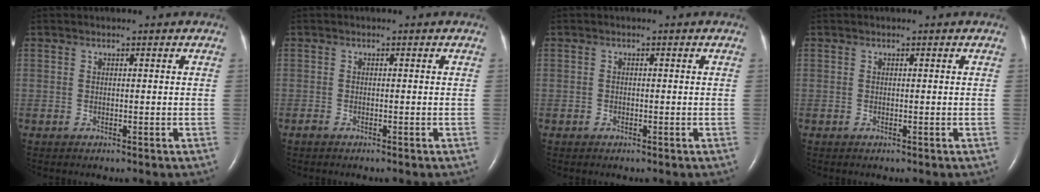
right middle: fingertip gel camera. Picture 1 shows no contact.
{"total": 0.8, "force": [-0.7, 0.1, 0.4], "torque": [-0.016, -0.002, -0.013]}
{"total": 0.5, "force": [-0.3, 0.4, 0.1], "torque": [-0.005, 0.002, -0.008]}
{"total": 0.0}